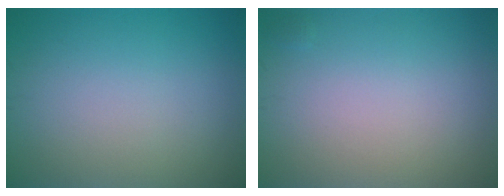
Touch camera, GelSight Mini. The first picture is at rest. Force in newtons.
{"total": 0.0}